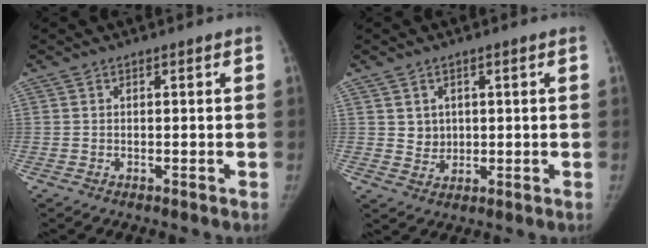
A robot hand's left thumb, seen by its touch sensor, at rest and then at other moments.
{"total": 3.3, "force": [1.0, 2.9, 1.1], "torque": [-0.005, -0.009, 0.025]}